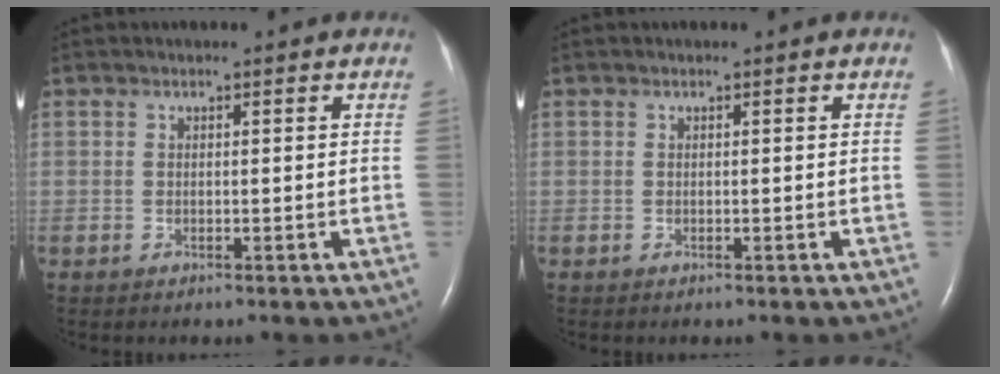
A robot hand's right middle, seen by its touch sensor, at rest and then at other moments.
{"total": 0.0}